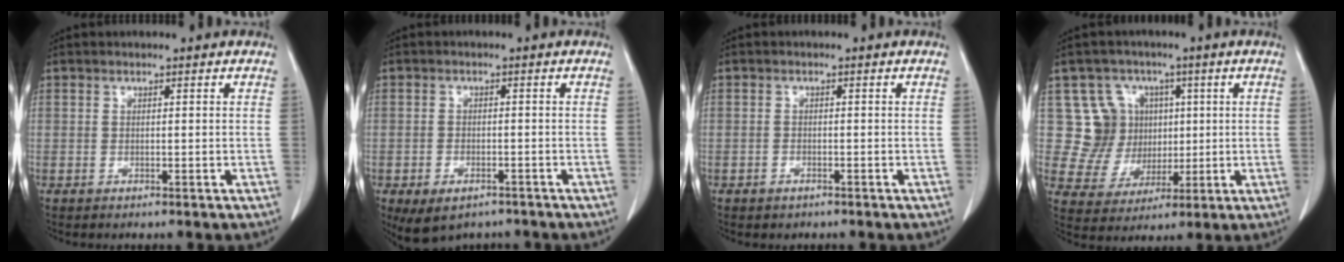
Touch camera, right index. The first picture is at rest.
{"total": 6.5, "force": [-4.4, 3.6, 3.2], "torque": [-0.054, -0.001, -0.059]}
{"total": 1.0, "force": [-0.7, 0.7, 0.3], "torque": [-0.008, 0.002, -0.008]}
{"total": 9.4, "force": [2.5, 9.0, 1.4], "torque": [-0.019, 0.032, 0.055]}